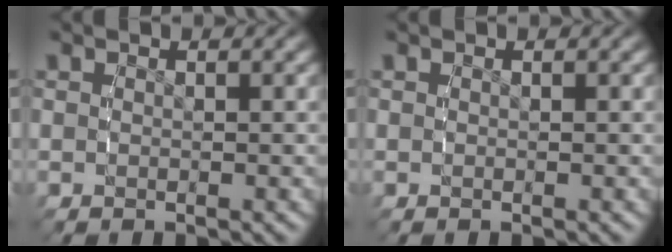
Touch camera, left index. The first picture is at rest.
{"total": 0.0}